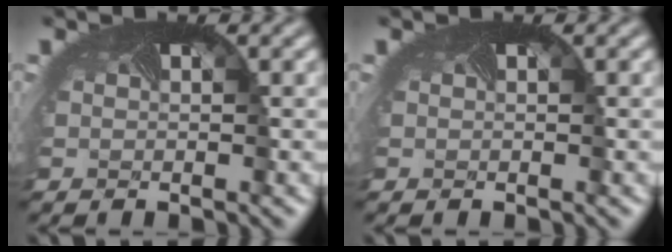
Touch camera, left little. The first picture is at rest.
{"total": 0.0}